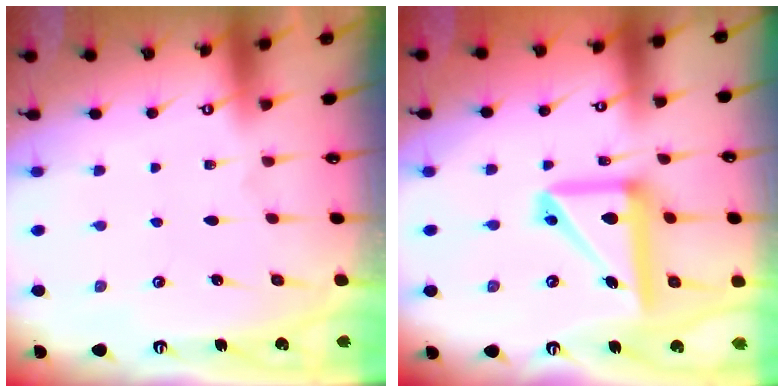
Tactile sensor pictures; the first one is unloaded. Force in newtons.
{"total": 14.8, "press": 14.6, "slide": 2.5}